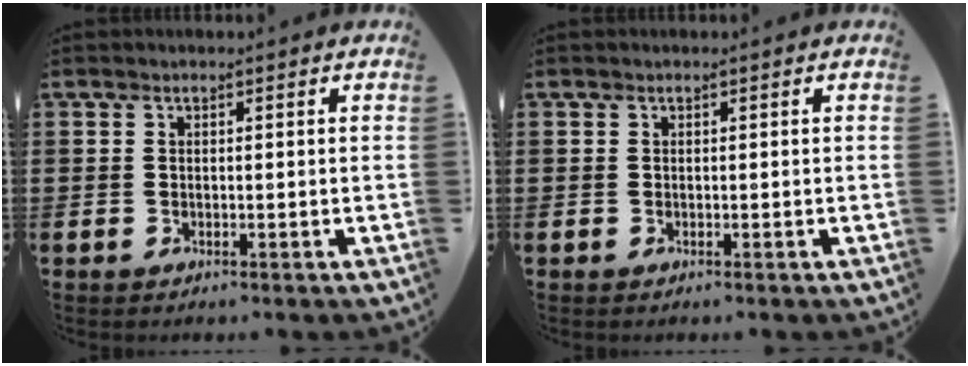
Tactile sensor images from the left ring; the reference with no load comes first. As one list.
[{"total": 0.0}]